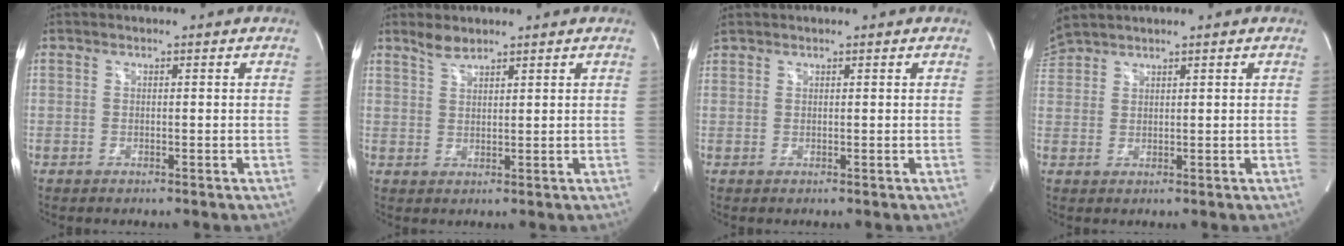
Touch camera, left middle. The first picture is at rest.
{"total": 2.6, "force": [2.3, 0.6, 1.0], "torque": [-0.023, 0.005, 0.047]}
{"total": 1.1, "force": [1.0, 0.2, 0.0], "torque": [-0.014, 0.021, 0.028]}
{"total": 3.2, "force": [3.2, -0.1, 0.5], "torque": [-0.027, 0.023, 0.076]}